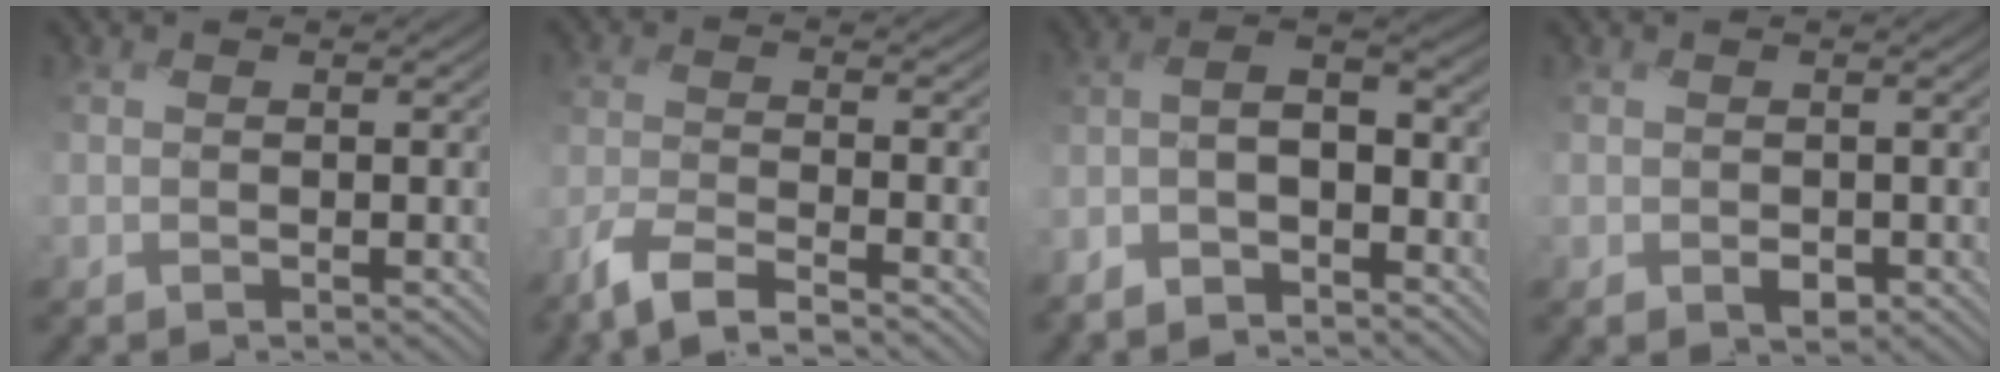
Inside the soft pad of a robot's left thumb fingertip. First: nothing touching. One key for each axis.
{"total": 4.1, "fx": -3.9, "fy": -0.5, "fz": 1.3, "tx": -0.024, "ty": -0.001, "tz": -0.094}
{"total": 5.1, "fx": -4.0, "fy": 1.7, "fz": 2.7, "tx": -0.039, "ty": 0.008, "tz": -0.095}
{"total": 1.9, "fx": -0.7, "fy": 1.5, "fz": 1.0, "tx": -0.025, "ty": -0.013, "tz": -0.011}